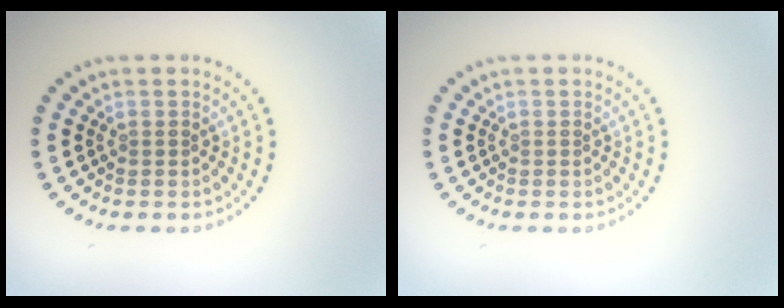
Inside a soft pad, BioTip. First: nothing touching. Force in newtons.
{"total": 0.0}